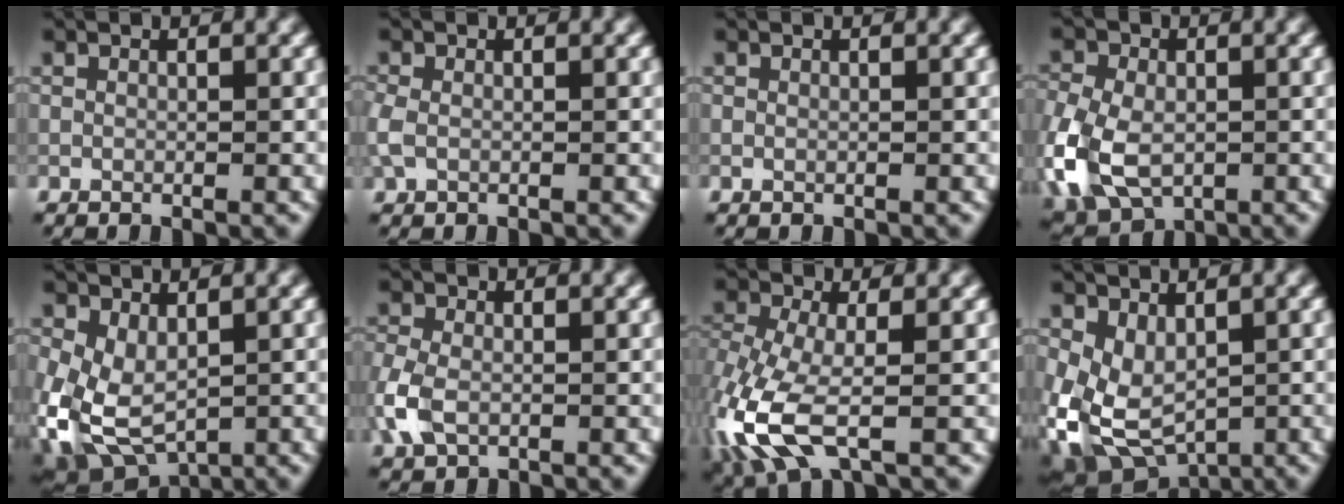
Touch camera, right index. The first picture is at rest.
{"total": 1.7, "force": [-0.3, 1.3, 1.1], "torque": [-0.033, 0.000, -0.010]}
{"total": 0.0}
{"total": 10.0, "force": [-3.0, 6.6, 6.9], "torque": [-0.171, -0.028, -0.062]}
{"total": 7.1, "force": [-1.7, 4.3, 5.3], "torque": [-0.134, -0.014, -0.024]}
{"total": 3.9, "force": [-1.2, 2.6, 2.7], "torque": [-0.078, -0.005, -0.030]}
{"total": 7.4, "force": [-2.8, 3.1, 6.1], "torque": [-0.149, -0.006, -0.066]}
{"total": 6.8, "force": [-0.9, 4.7, 4.8], "torque": [-0.110, -0.022, -0.003]}